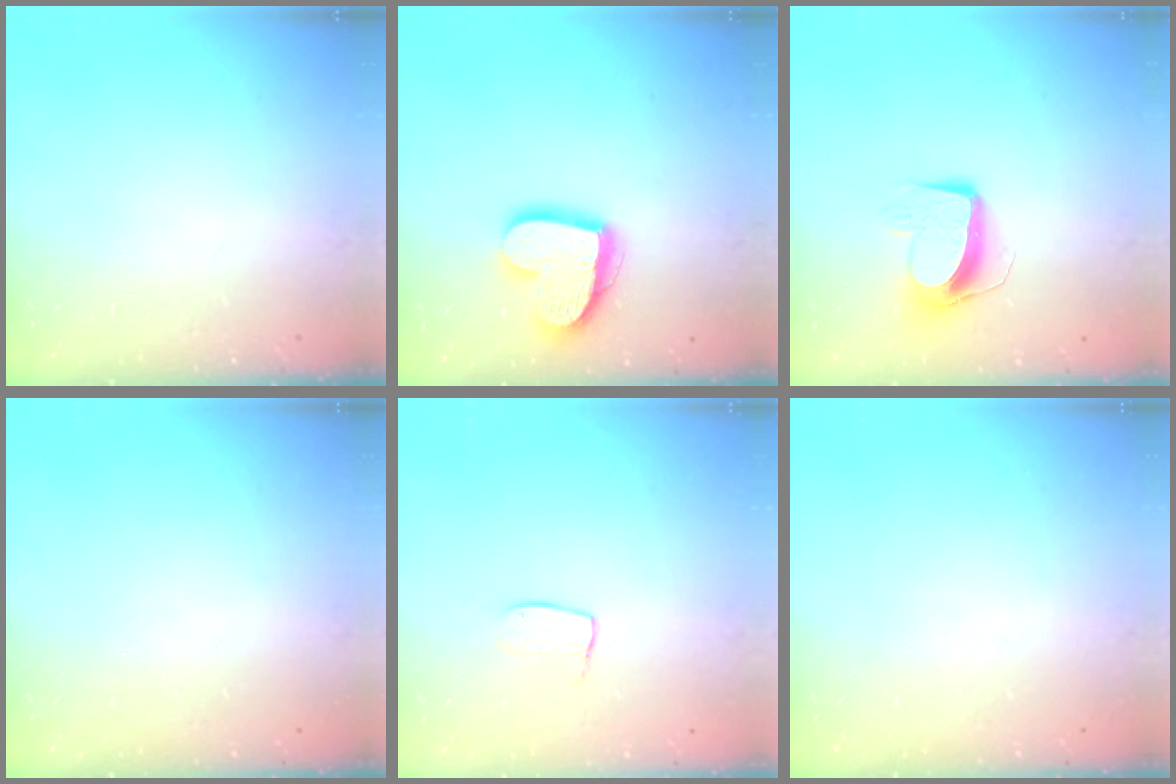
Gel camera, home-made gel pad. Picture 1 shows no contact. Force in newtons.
{"total": 16.9, "press": 16.8, "slide": 1.6}
{"total": 10.8, "press": 10.7, "slide": 0.7}
{"total": 0.0}
{"total": 5.9, "press": 5.9, "slide": 0.4}
{"total": 0.0}